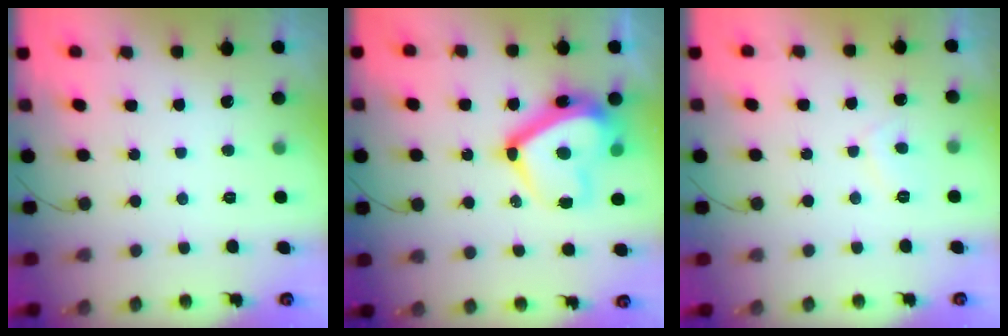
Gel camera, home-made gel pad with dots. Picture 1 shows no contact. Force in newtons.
{"total": 18.8, "press": 18.7, "slide": 2.1}
{"total": 2.5, "press": 2.4, "slide": 0.7}